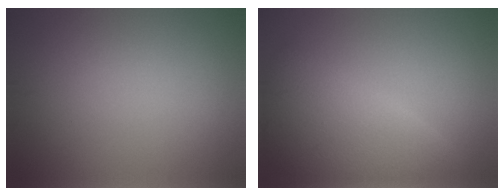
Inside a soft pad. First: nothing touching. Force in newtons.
{"total": 6.8, "press": 6.8, "slide": 0.2}